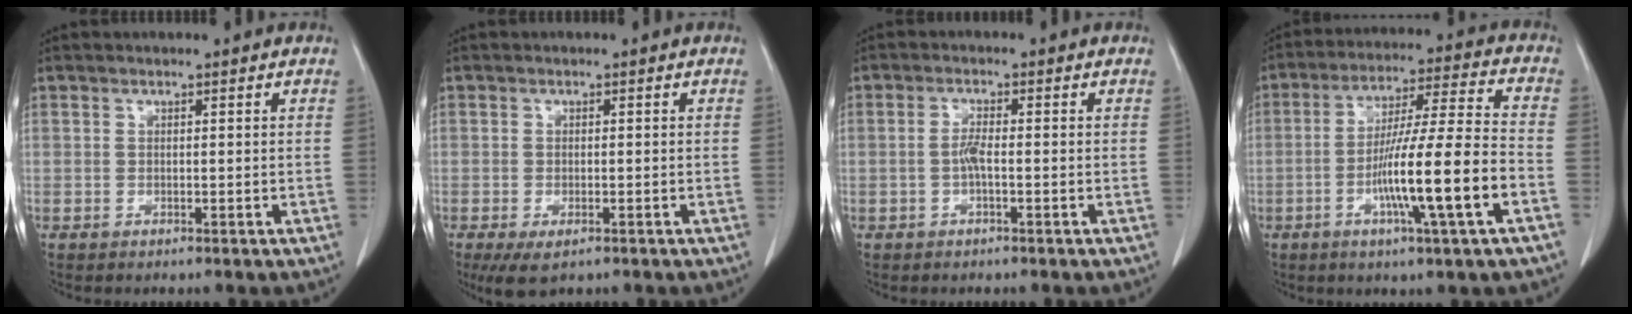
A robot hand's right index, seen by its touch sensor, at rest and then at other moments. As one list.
[{"total": 4.5, "force": [-2.8, 1.7, 3.0], "torque": [-0.054, -0.010, -0.042]}, {"total": 2.0, "force": [-0.5, 0.3, 1.9], "torque": [-0.036, 0.003, -0.010]}, {"total": 14.5, "force": [-4.8, -0.7, 13.7], "torque": [-0.240, -0.003, -0.084]}]